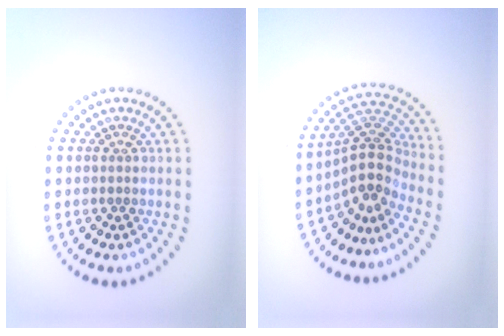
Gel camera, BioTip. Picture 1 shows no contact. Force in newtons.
{"total": 4.0, "press": 2.7, "slide": 2.9}